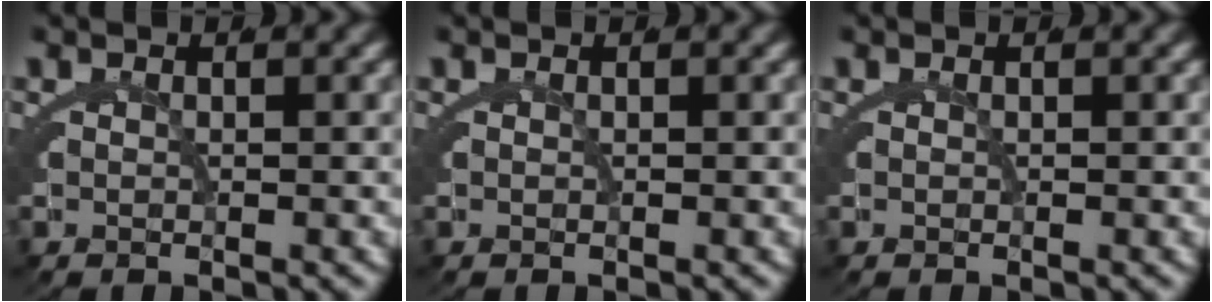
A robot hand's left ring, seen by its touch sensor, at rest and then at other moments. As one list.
[{"total": 0.0}, {"total": 0.0}]